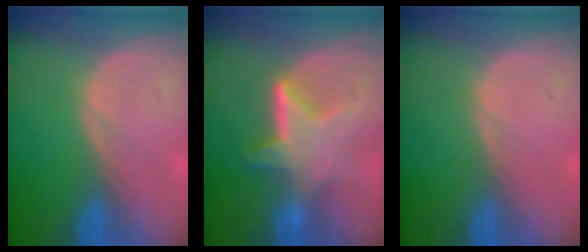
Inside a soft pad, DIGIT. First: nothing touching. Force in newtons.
{"total": 6.7, "press": 6.1, "slide": 2.8}
{"total": 0.0}